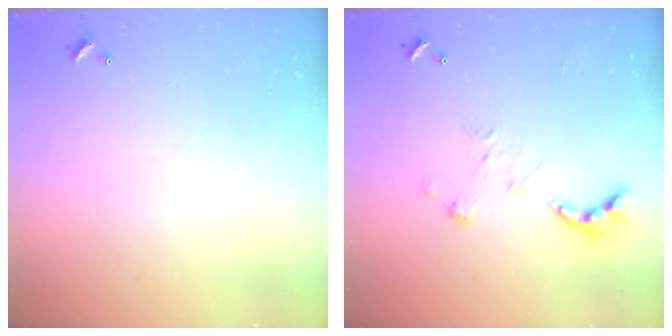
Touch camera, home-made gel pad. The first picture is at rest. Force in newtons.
{"total": 2.7, "press": 2.2, "slide": 1.5}